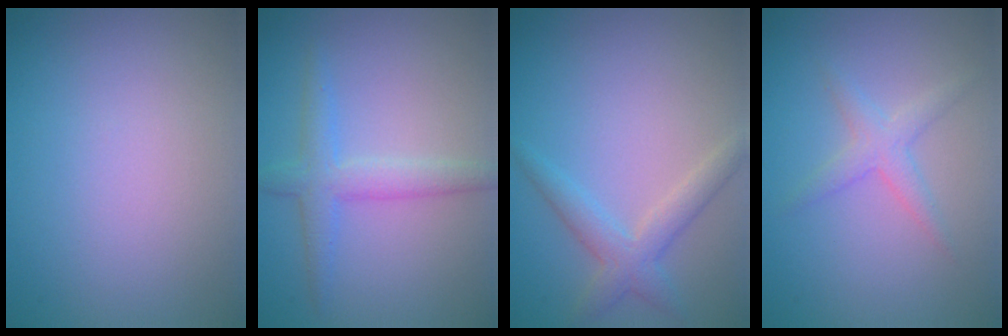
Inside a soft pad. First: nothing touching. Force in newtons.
{"total": 2.8, "press": 2.8, "slide": 0.1}
{"total": 2.8, "press": 2.8, "slide": 0.1}
{"total": 2.0, "press": 2.0, "slide": 0.1}